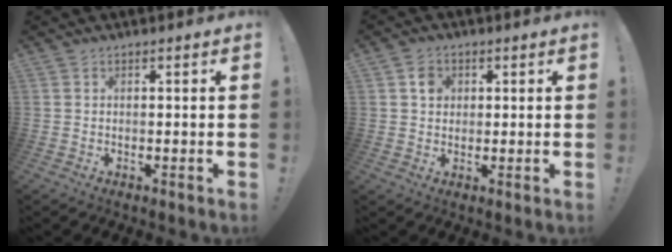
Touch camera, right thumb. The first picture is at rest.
{"total": 4.1, "force": [1.2, 3.6, 1.4], "torque": [-0.013, 0.002, 0.017]}